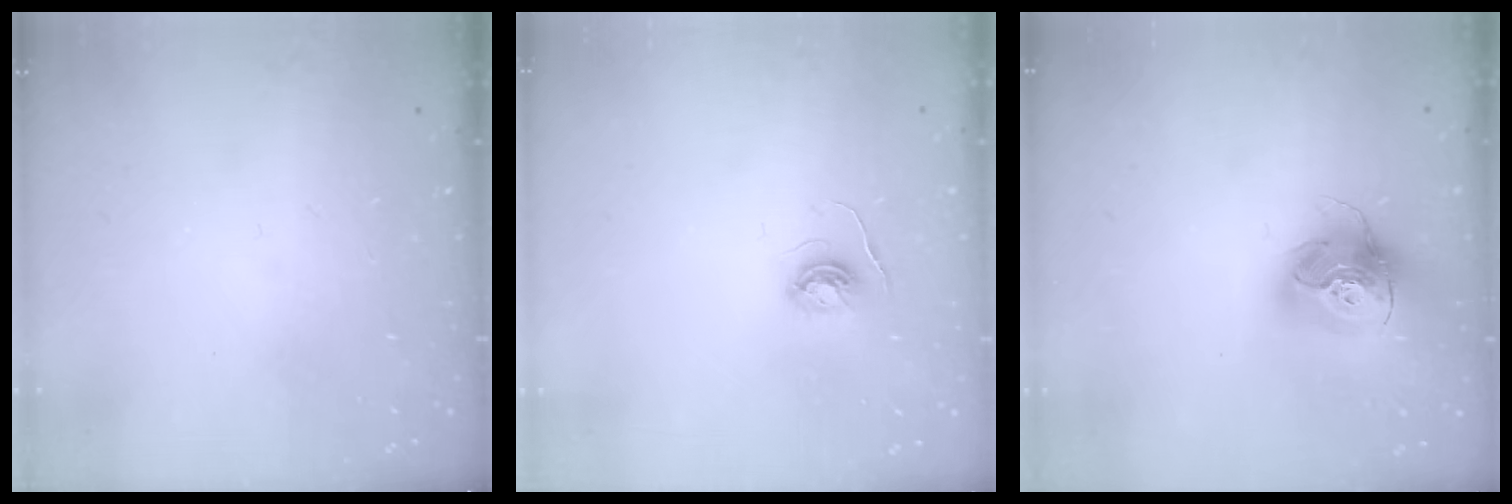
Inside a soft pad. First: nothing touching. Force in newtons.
{"total": 4.0, "press": 4.0, "slide": 0.4}
{"total": 17.2, "press": 17.1, "slide": 2.0}